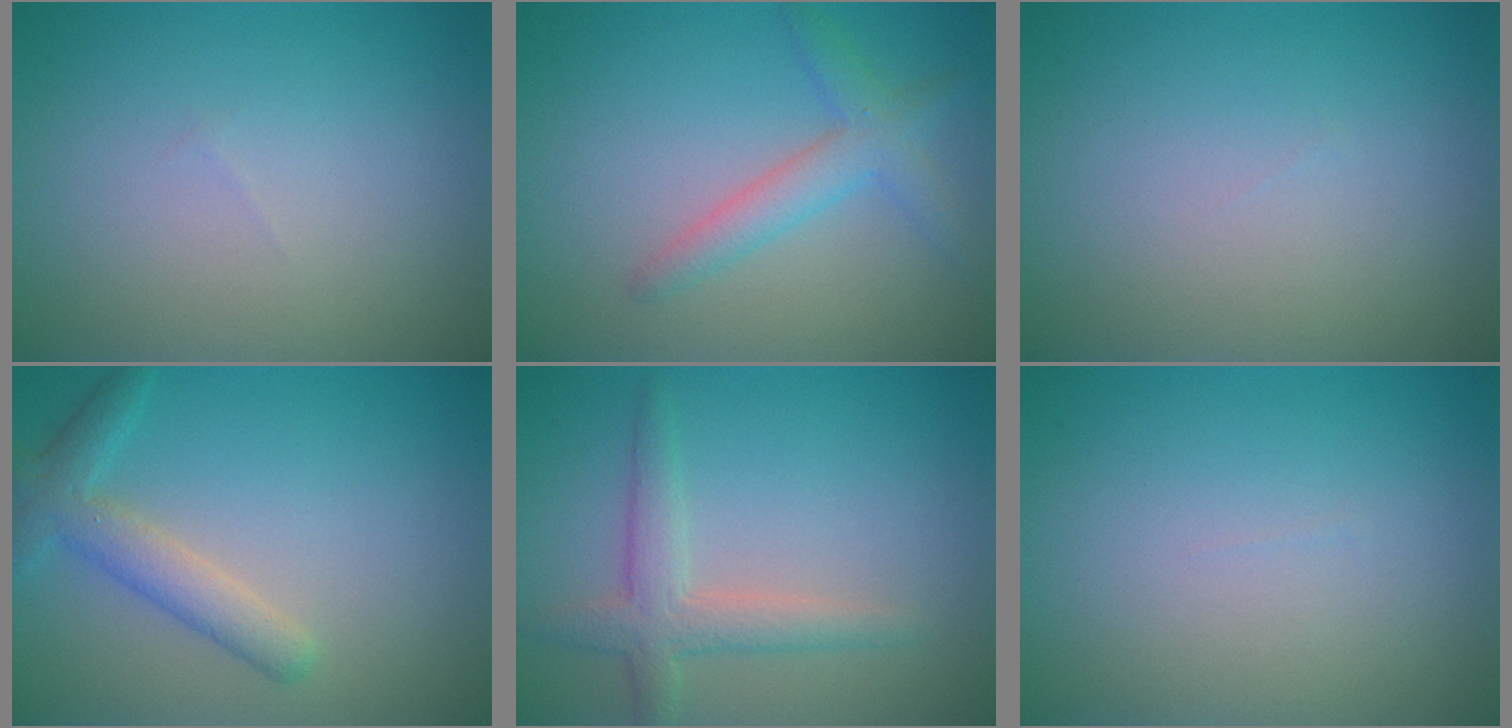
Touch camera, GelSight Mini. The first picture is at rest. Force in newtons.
{"total": 2.9, "press": 2.9, "slide": 0.1}
{"total": 0.0}
{"total": 3.4, "press": 3.4, "slide": 0.1}
{"total": 3.1, "press": 3.1, "slide": 0.2}
{"total": 0.0}